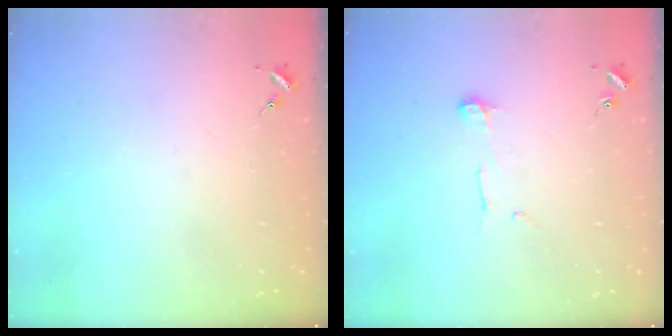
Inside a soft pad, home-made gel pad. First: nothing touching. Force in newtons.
{"total": 5.0, "press": 5.0, "slide": 0.3}